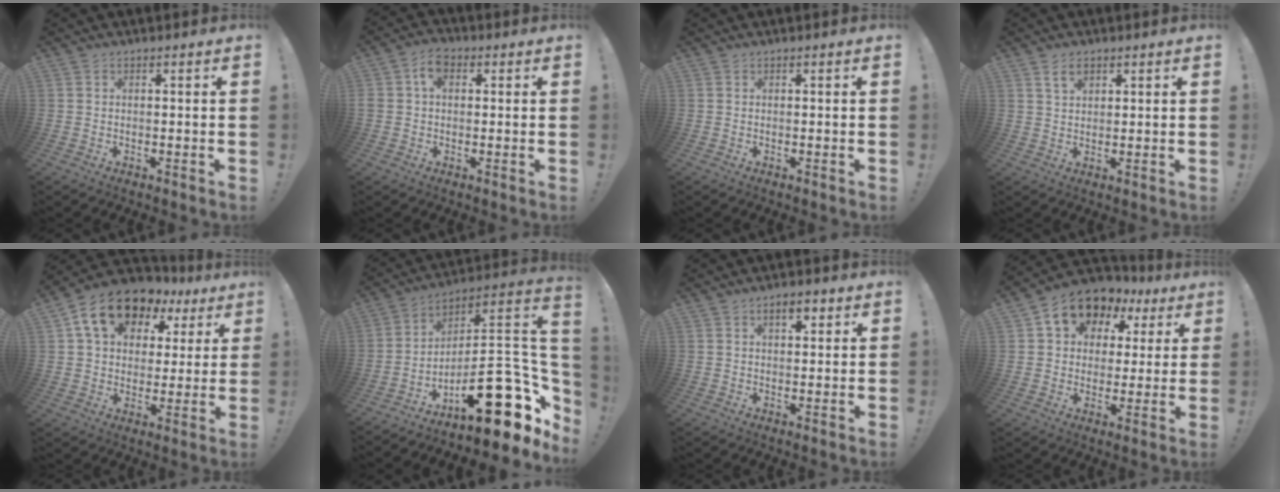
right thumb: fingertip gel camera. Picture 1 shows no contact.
{"total": 5.8, "force": [1.1, 4.1, 4.0], "torque": [-0.076, 0.007, 0.020]}
{"total": 0.0}
{"total": 3.9, "force": [2.1, 2.3, 2.3], "torque": [-0.028, -0.006, 0.036]}
{"total": 15.7, "force": [8.1, 10.5, 8.4], "torque": [-0.139, -0.033, 0.150]}
{"total": 24.1, "force": [-9.6, 9.0, 20.2], "torque": [-0.267, 0.036, -0.145]}
{"total": 4.3, "force": [2.2, 1.8, 3.2], "torque": [-0.040, -0.005, 0.032]}
{"total": 10.8, "force": [5.5, 8.0, 4.8], "torque": [-0.077, -0.032, 0.101]}